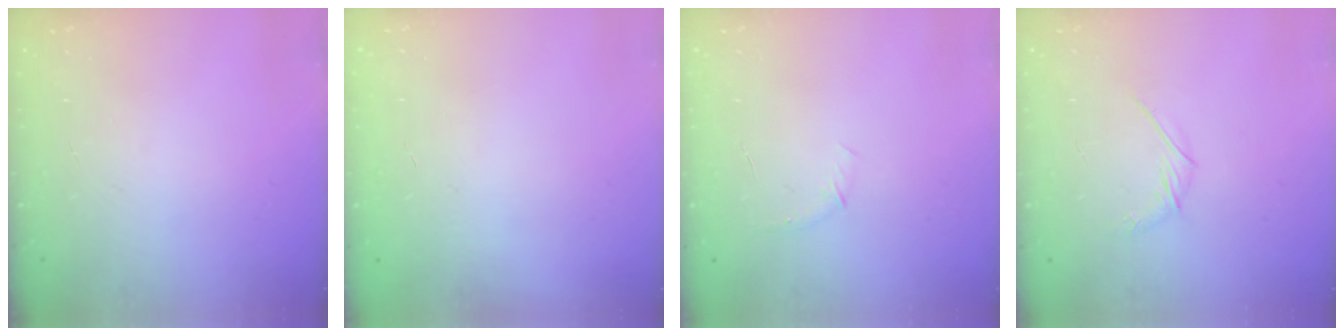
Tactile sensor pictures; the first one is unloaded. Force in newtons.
{"total": 0.6, "press": 0.6, "slide": 0.2}
{"total": 3.8, "press": 3.6, "slide": 1.2}
{"total": 3.3, "press": 3.2, "slide": 0.7}